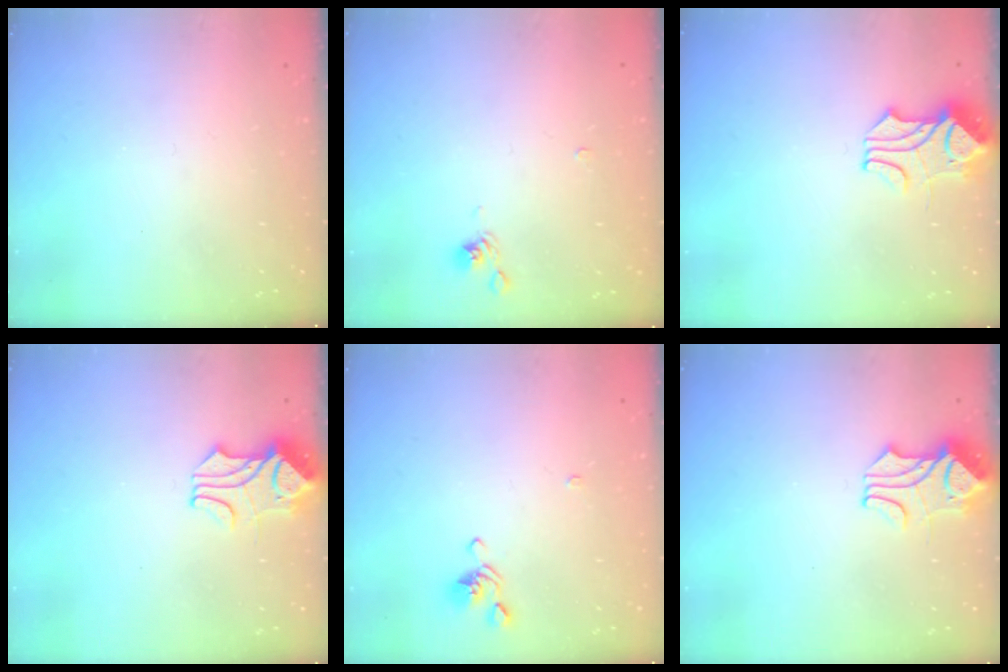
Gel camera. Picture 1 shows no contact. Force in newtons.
{"total": 2.9, "press": 2.8, "slide": 0.5}
{"total": 2.0, "press": 1.8, "slide": 1.0}
{"total": 1.7, "press": 1.2, "slide": 1.1}
{"total": 1.9, "press": 1.8, "slide": 0.4}
{"total": 1.7, "press": 1.2, "slide": 1.1}